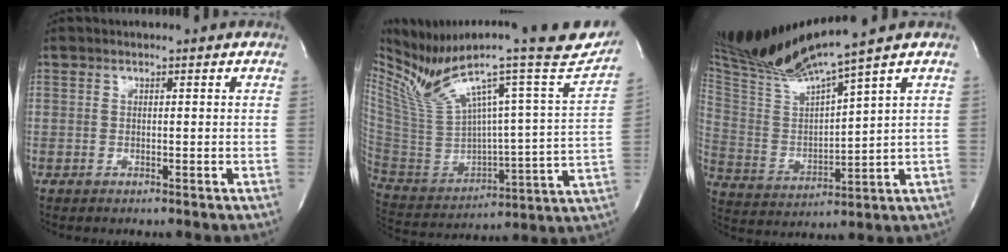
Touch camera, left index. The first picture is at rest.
{"total": 26.7, "force": [22.2, 0.9, 14.8], "torque": [-0.248, -0.049, 0.331]}
{"total": 13.0, "force": [11.1, -2.6, 6.1], "torque": [-0.128, -0.015, 0.218]}